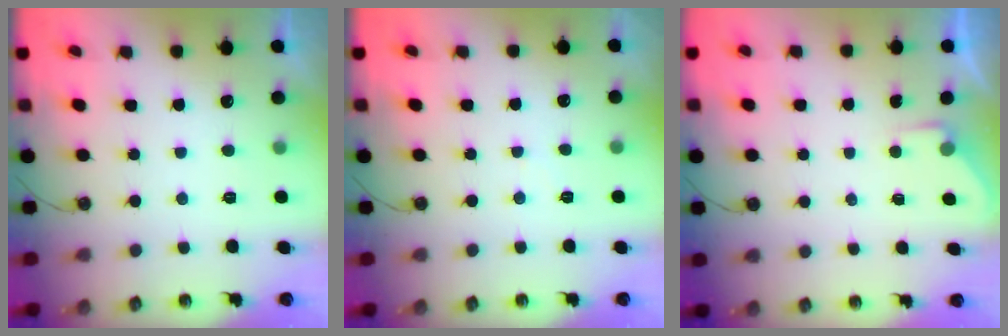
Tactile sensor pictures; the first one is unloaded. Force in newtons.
{"total": 2.8, "press": 2.8, "slide": 0.5}
{"total": 2.4, "press": 2.4, "slide": 0.4}